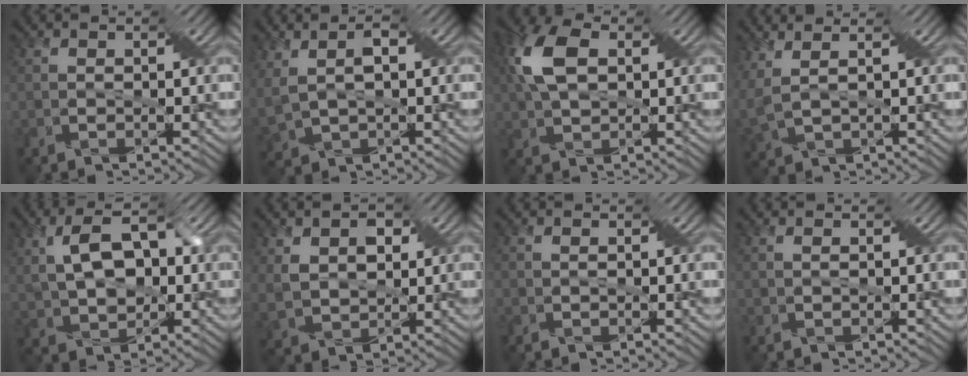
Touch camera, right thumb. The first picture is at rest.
{"total": 5.6, "force": [1.6, 2.8, 4.5], "torque": [-0.117, 0.001, 0.038]}
{"total": 9.2, "force": [2.3, 4.9, 7.4], "torque": [-0.184, 0.022, 0.032]}
{"total": 5.0, "force": [2.3, 2.3, 3.8], "torque": [-0.113, 0.006, 0.059]}
{"total": 8.1, "force": [2.1, 4.3, 6.6], "torque": [-0.137, 0.012, 0.033]}
{"total": 5.3, "force": [2.3, 3.5, 3.3], "torque": [-0.094, 0.001, 0.047]}
{"total": 0.6, "force": [-0.1, 0.1, 0.5], "torque": [-0.002, 0.002, 0.000]}
{"total": 0.7, "force": [0.2, 0.1, 0.7], "torque": [-0.008, 0.004, 0.007]}